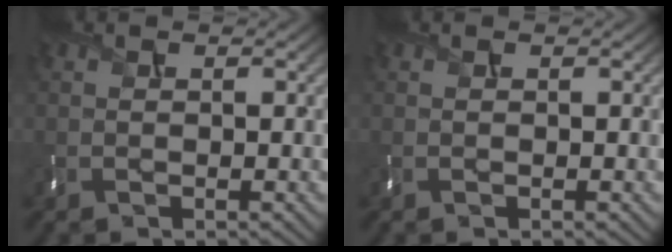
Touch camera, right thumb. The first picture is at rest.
{"total": 0.0}